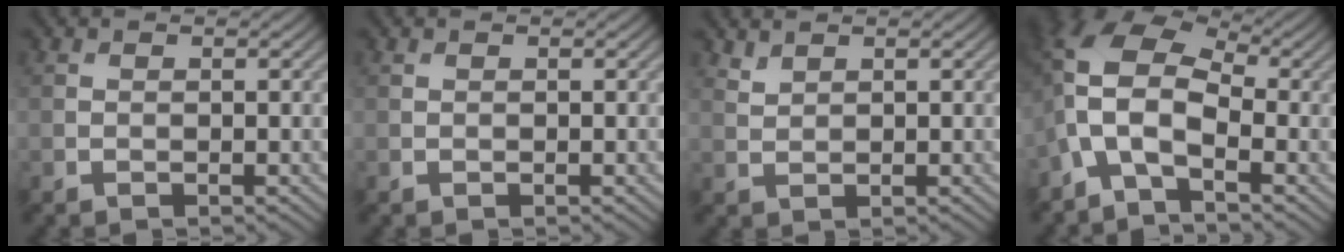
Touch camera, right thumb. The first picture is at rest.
{"total": 0.0}
{"total": 1.5, "force": [1.3, 0.4, 0.5], "torque": [-0.021, 0.001, 0.034]}
{"total": 9.0, "force": [-2.2, 4.8, 7.3], "torque": [-0.155, 0.010, -0.066]}